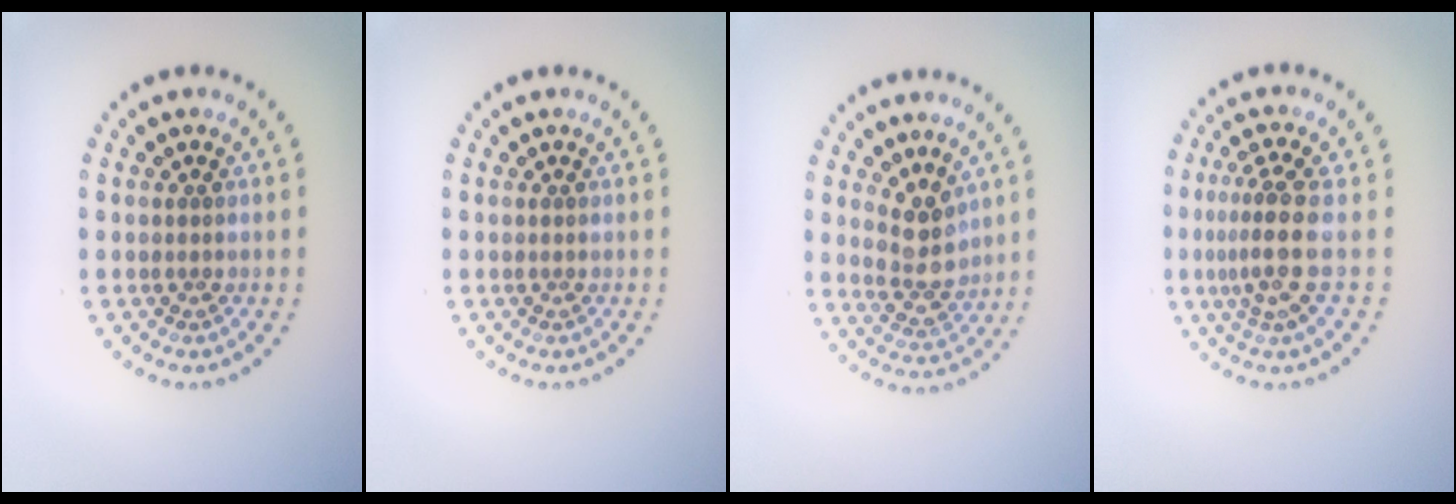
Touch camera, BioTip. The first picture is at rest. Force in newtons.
{"total": 0.0}
{"total": 3.2, "press": 2.8, "slide": 1.6}
{"total": 3.7, "press": 2.7, "slide": 2.5}